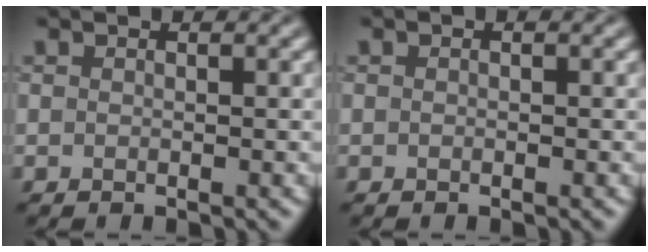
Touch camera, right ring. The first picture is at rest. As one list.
[{"total": 0.0}]